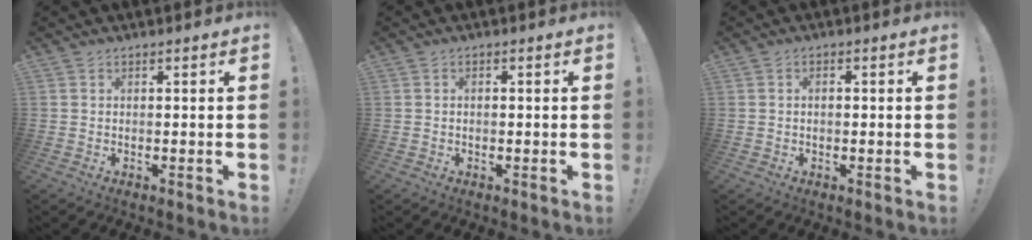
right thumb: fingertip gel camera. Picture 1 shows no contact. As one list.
[{"total": 0.7, "force": [-0.3, 0.5, 0.4], "torque": [-0.008, 0.002, -0.007]}, {"total": 1.4, "force": [-0.3, 0.9, 1.0], "torque": [-0.012, 0.001, -0.008]}]